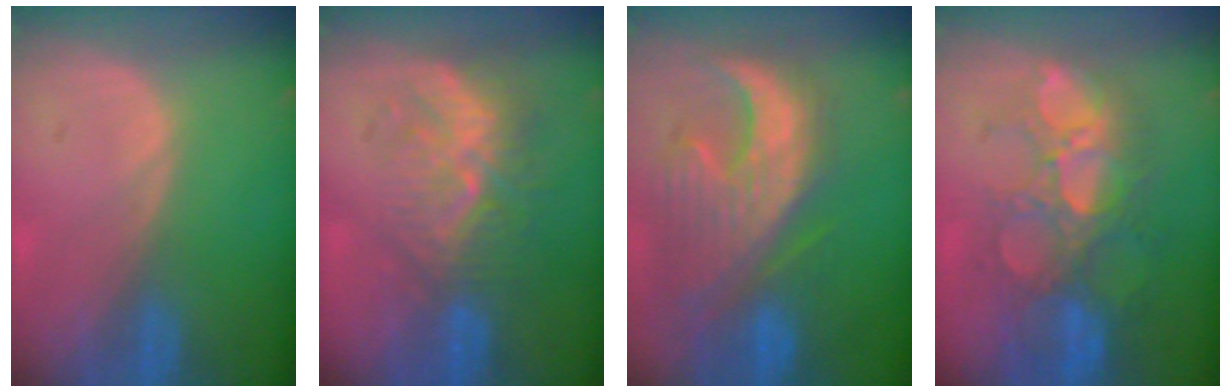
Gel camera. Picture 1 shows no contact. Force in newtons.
{"total": 8.8, "press": 8.1, "slide": 3.5}
{"total": 12.2, "press": 11.2, "slide": 4.9}
{"total": 11.0, "press": 9.9, "slide": 4.9}